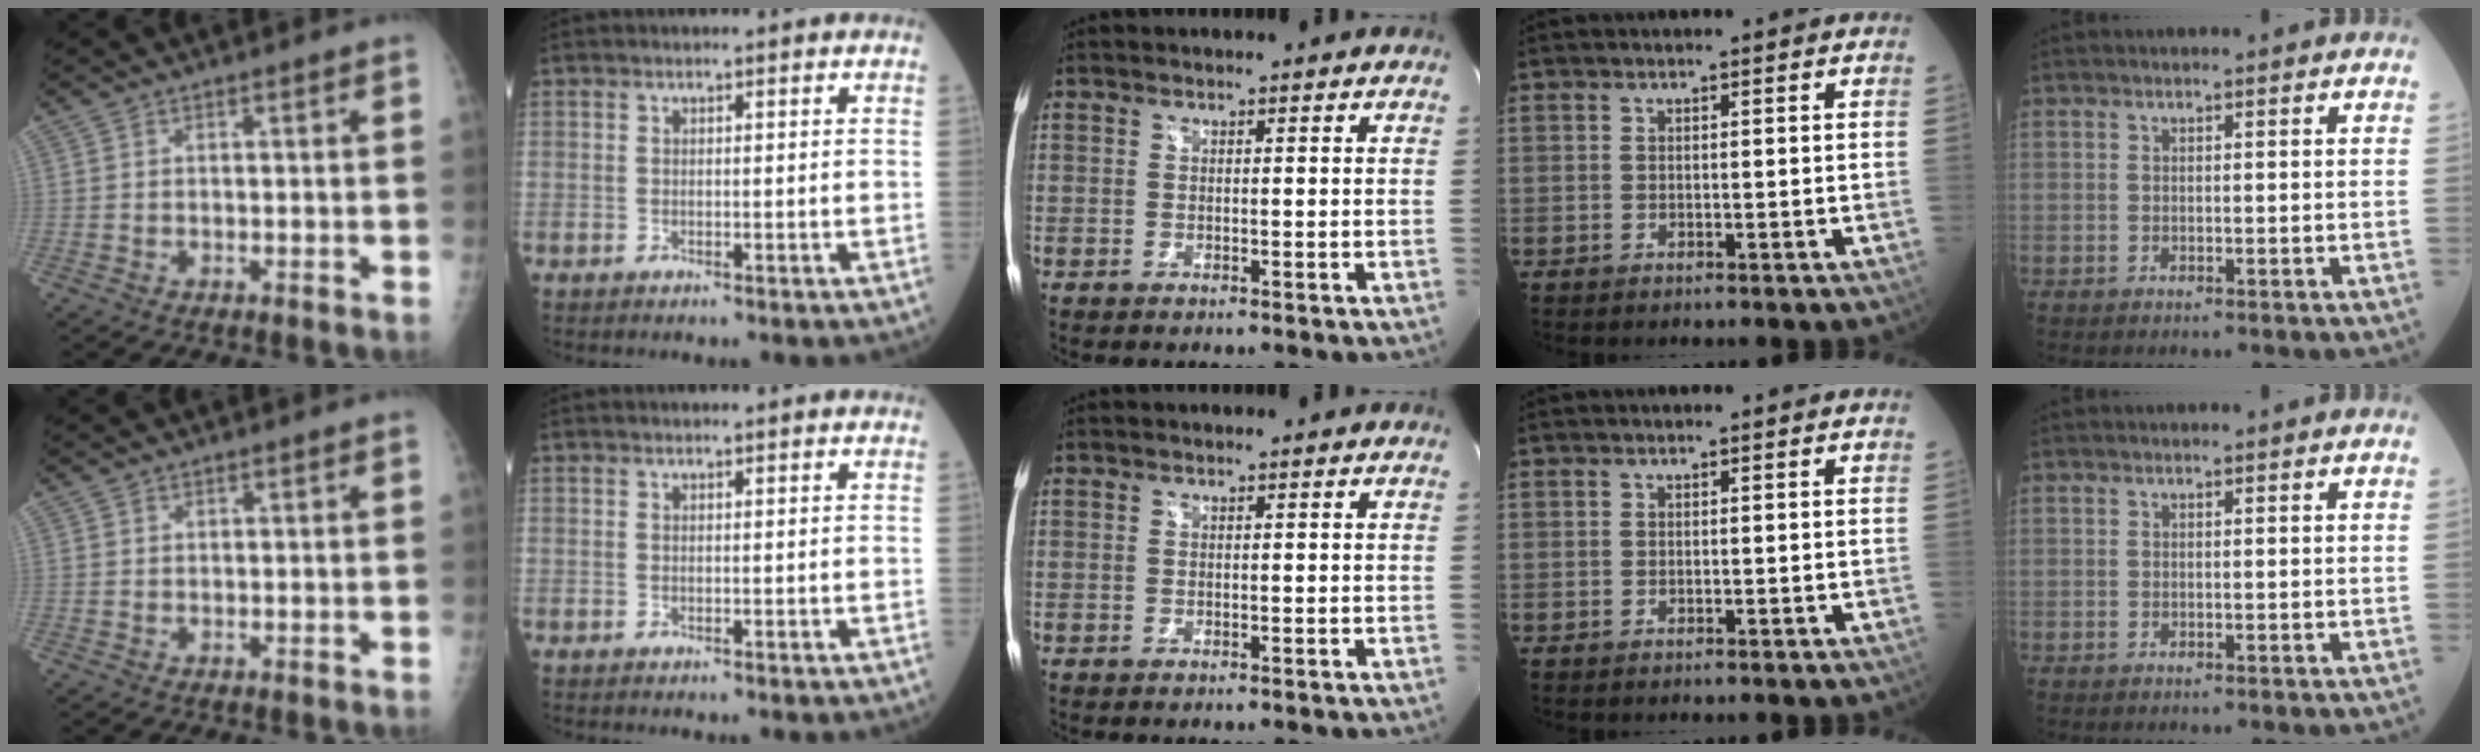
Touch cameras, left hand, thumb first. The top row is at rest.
{"thumb": {"total": 0.7, "force": [0.4, 0.5, -0.1], "torque": [0.009, -0.002, 0.004]}, "index": {"total": 1.6, "force": [1.5, 0.1, 0.5], "torque": [-0.009, 0.007, 0.016]}}